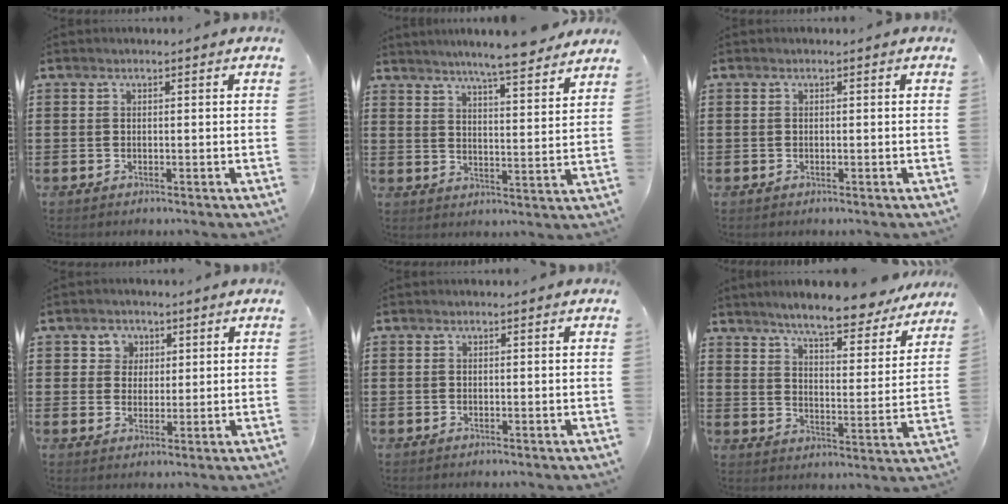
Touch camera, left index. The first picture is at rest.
{"total": 6.0, "force": [5.6, -0.6, 2.1], "torque": [-0.054, -0.033, 0.095]}
{"total": 0.0}
{"total": 3.2, "force": [1.5, 2.8, 0.1], "torque": [-0.011, 0.007, 0.025]}
{"total": 0.0}
{"total": 7.8, "force": [7.1, 0.3, 3.1], "torque": [-0.073, -0.047, 0.119]}